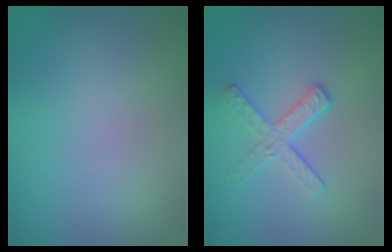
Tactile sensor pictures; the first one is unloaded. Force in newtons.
{"total": 2.4, "press": 1.7, "slide": 1.7}